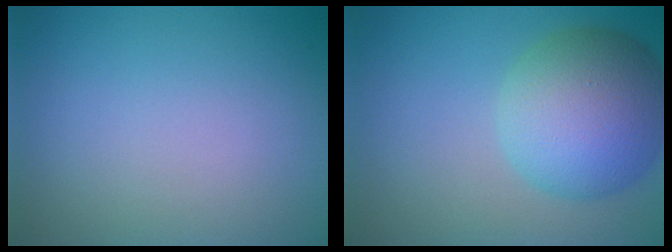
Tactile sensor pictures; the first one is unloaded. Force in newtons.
{"total": 8.0, "press": 8.0, "slide": 0.4}